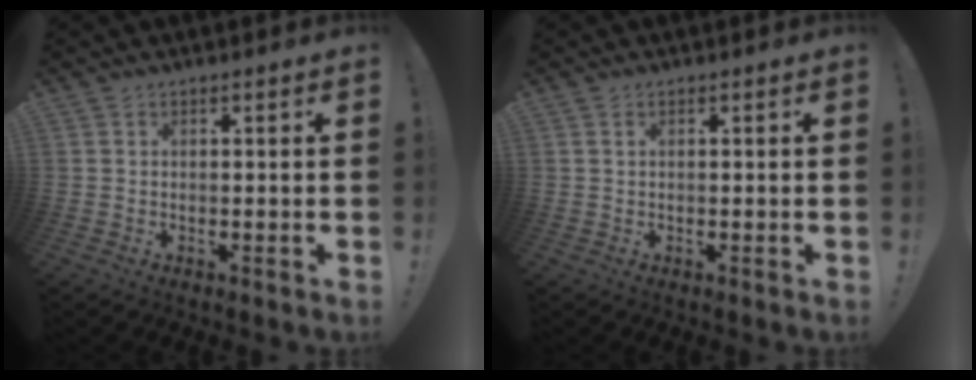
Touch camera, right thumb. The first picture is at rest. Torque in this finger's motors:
{"motor_torque": [-0.30, 0.03, -0.08, 0.08, -0.11]}